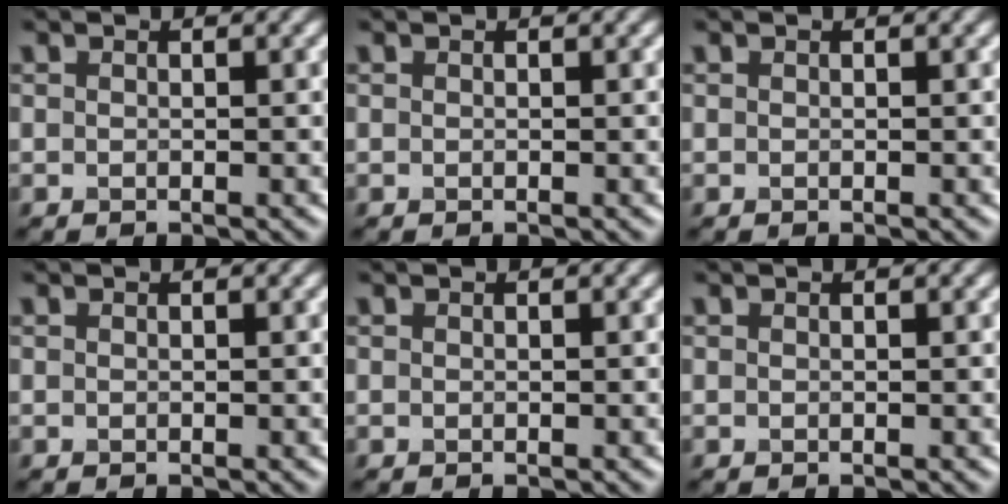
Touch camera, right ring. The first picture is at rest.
{"total": 0.0}
{"total": 0.0}
{"total": 0.0}
{"total": 0.0}
{"total": 0.0}